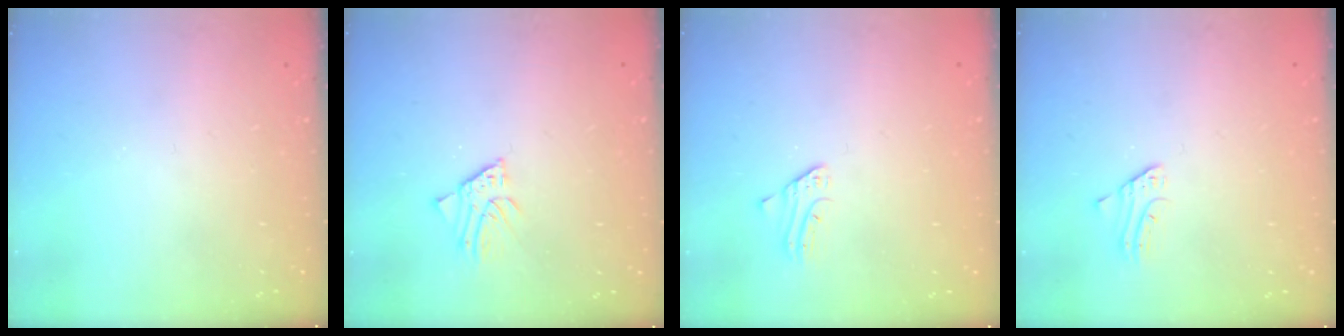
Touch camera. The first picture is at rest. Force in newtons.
{"total": 2.6, "press": 2.6, "slide": 0.2}
{"total": 1.5, "press": 1.5, "slide": 0.1}
{"total": 1.9, "press": 1.9, "slide": 0.2}